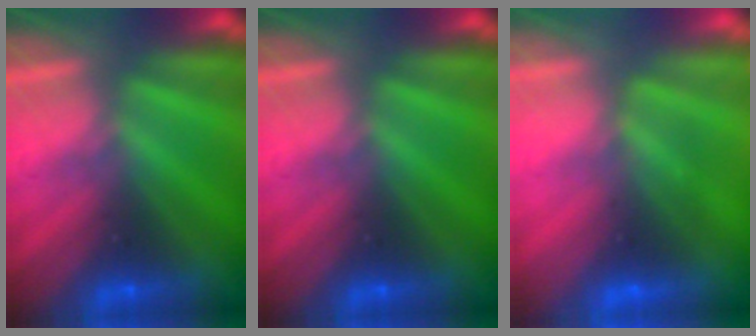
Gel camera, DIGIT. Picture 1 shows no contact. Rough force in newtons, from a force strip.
{"total": 0.0}
{"total": 2.7}